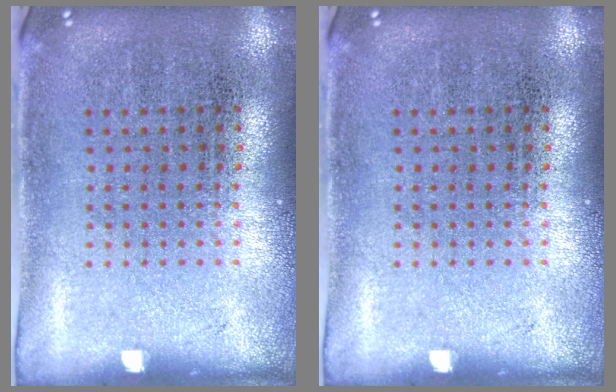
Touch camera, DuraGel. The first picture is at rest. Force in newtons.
{"total": 0.0}